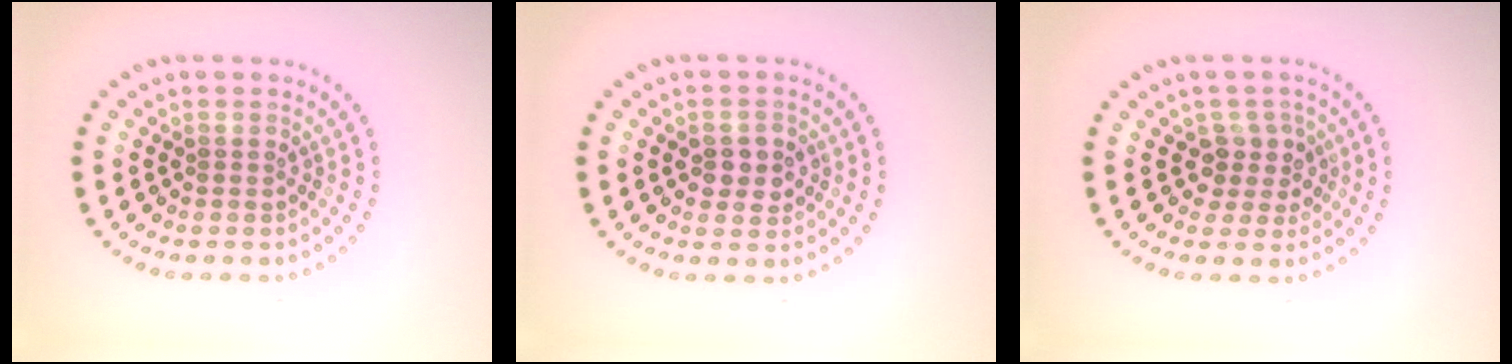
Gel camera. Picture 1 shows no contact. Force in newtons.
{"total": 2.1, "press": 2.1, "slide": 0.2}
{"total": 2.5, "press": 2.0, "slide": 1.5}